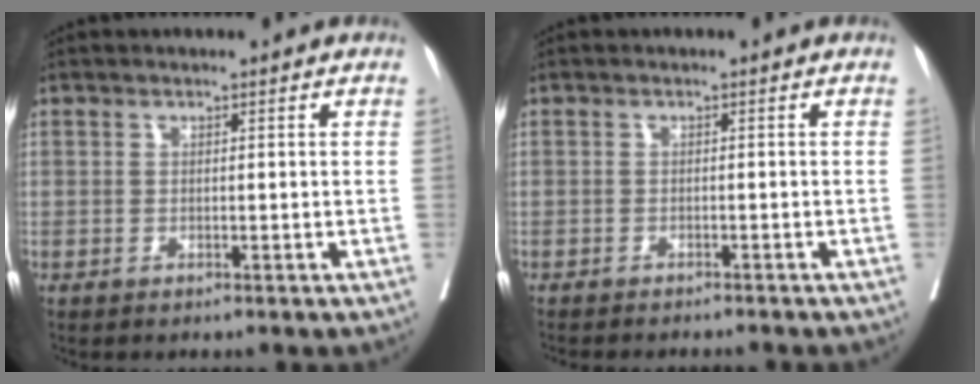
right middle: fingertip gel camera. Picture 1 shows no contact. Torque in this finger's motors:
{"motor_torque": [0.09, -0.11, 0.02, 0.00]}